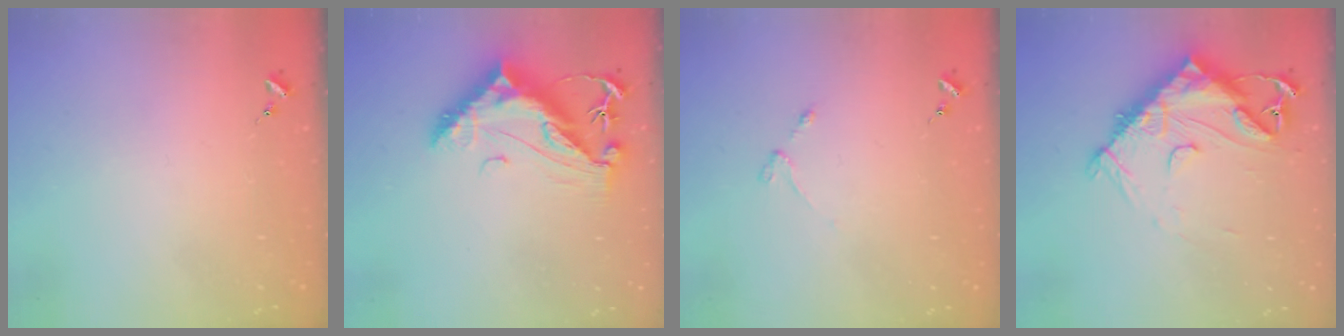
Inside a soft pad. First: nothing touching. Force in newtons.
{"total": 13.0, "press": 12.9, "slide": 1.6}
{"total": 3.0, "press": 2.9, "slide": 0.5}
{"total": 14.6, "press": 14.5, "slide": 1.1}